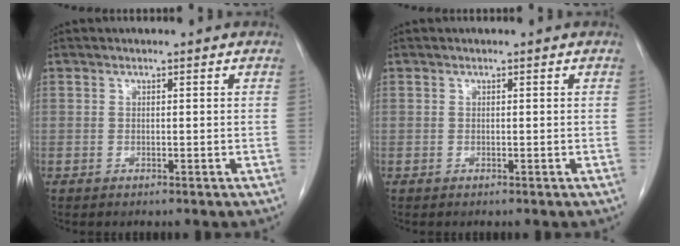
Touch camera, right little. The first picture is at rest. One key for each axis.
{"total": 0.0}